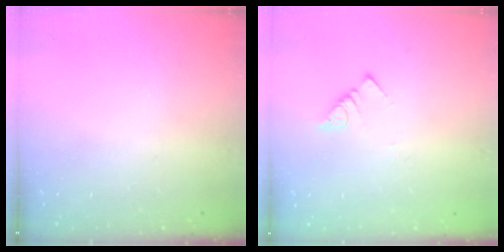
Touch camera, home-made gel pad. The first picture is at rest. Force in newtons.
{"total": 3.0, "press": 3.0, "slide": 0.1}